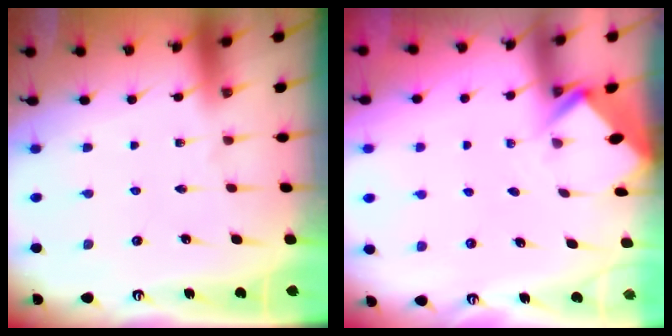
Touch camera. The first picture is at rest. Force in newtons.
{"total": 2.7, "press": 2.7, "slide": 0.2}